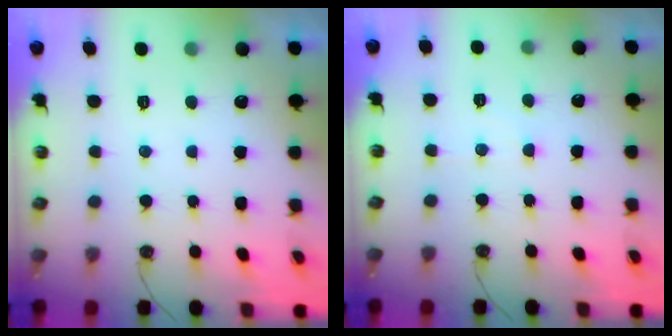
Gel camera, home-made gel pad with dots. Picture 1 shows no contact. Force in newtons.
{"total": 3.6, "press": 3.5, "slide": 0.6}